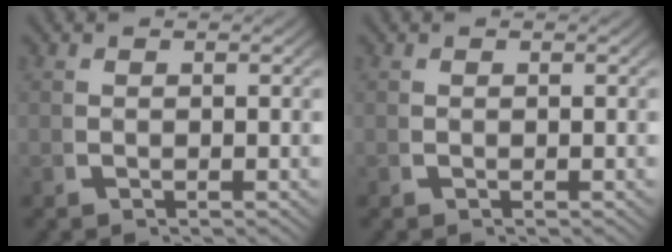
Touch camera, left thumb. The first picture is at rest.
{"total": 0.0}